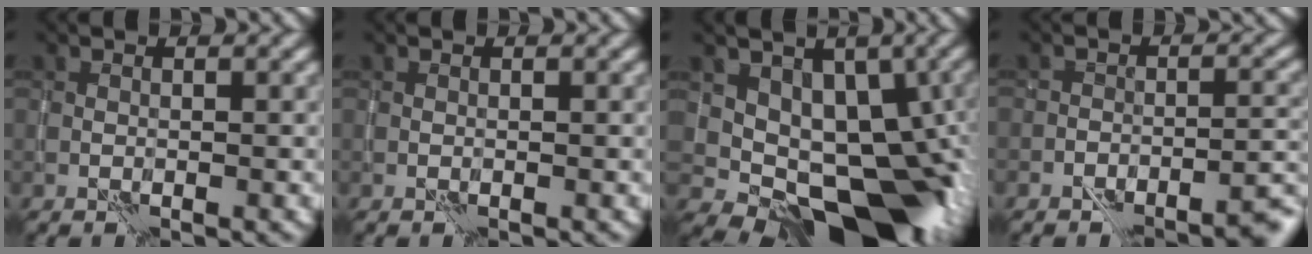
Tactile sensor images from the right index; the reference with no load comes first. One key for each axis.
{"total": 0.0}
{"total": 11.2, "fx": -0.6, "fy": 7.1, "fz": 8.7, "tx": -0.092, "ty": -0.003, "tz": -0.010}
{"total": 3.6, "fx": -3.3, "fy": 0.8, "fz": 1.0, "tx": 0.004, "ty": 0.012, "tz": -0.054}